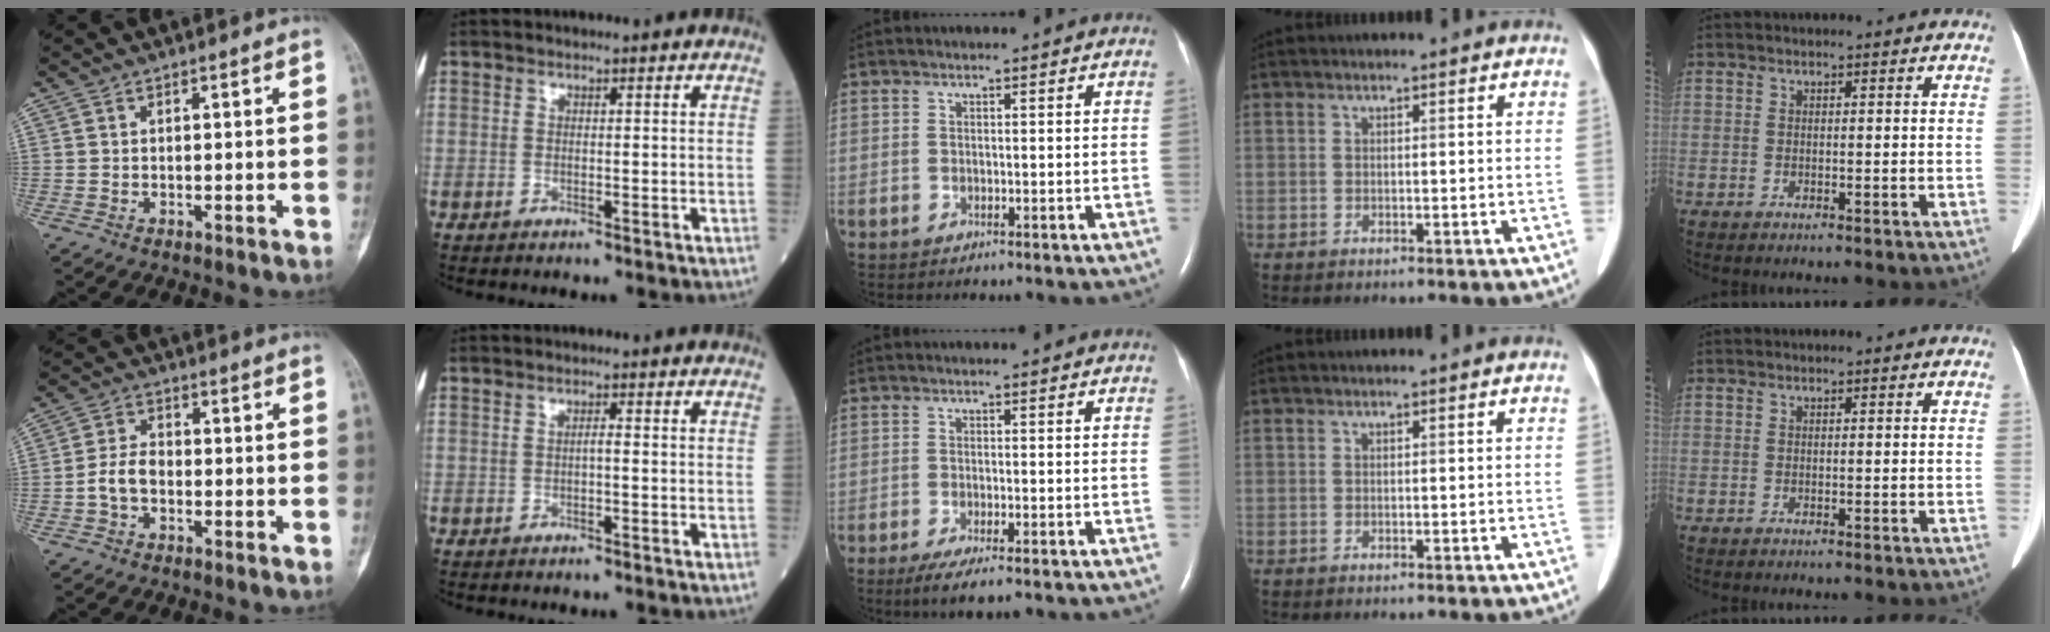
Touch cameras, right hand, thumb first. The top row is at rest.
{"thumb": {"total": 4.8, "force": [-1.4, 3.1, 3.3], "torque": [-0.063, 0.019, -0.032]}, "index": {"total": 0.8, "force": [-0.2, 0.0, 0.7], "torque": [-0.011, 0.002, -0.005]}, "middle": {"total": 4.7, "force": [-3.2, 0.8, 3.4], "torque": [-0.060, -0.013, -0.047]}}